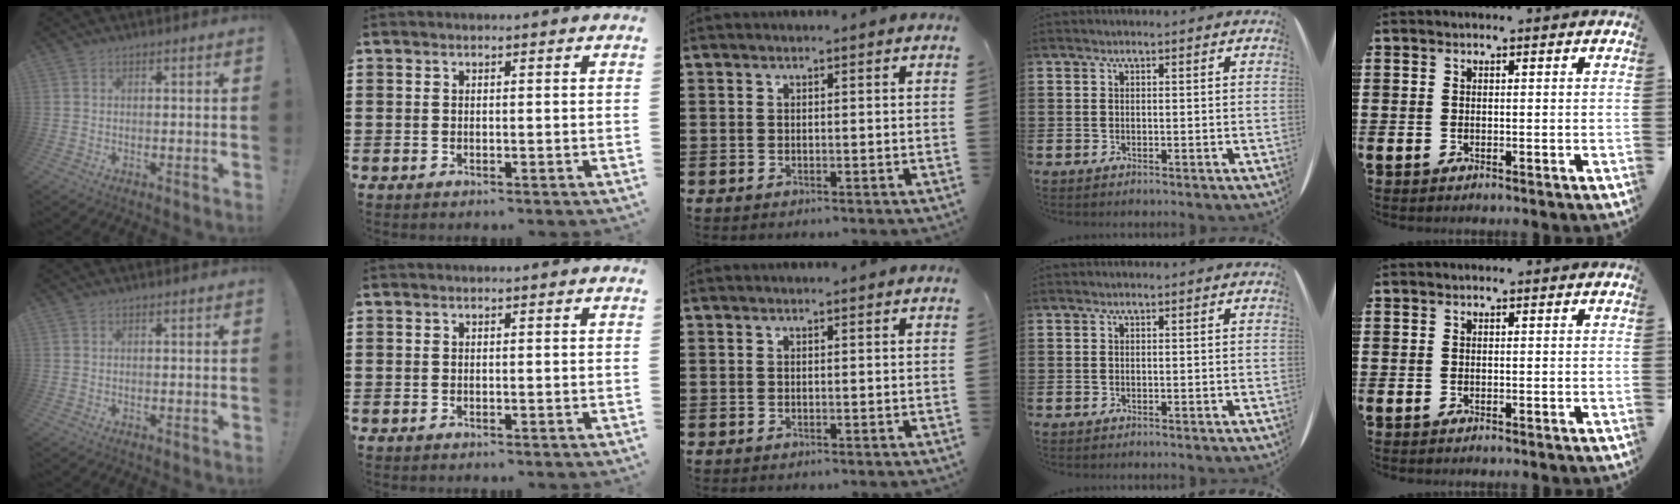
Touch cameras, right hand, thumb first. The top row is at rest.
{}